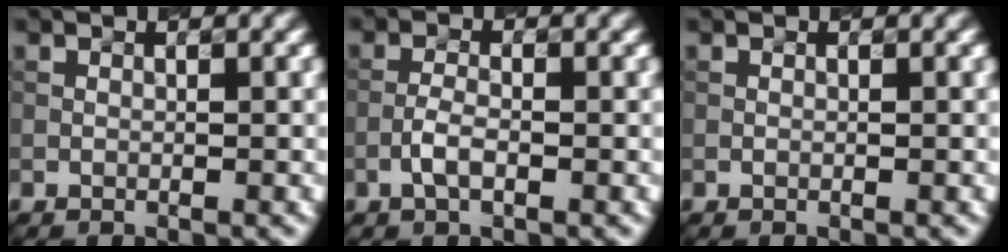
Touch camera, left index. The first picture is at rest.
{"total": 1.9, "force": [-0.9, 0.7, 1.5], "torque": [-0.032, 0.004, -0.021]}
{"total": 0.0}